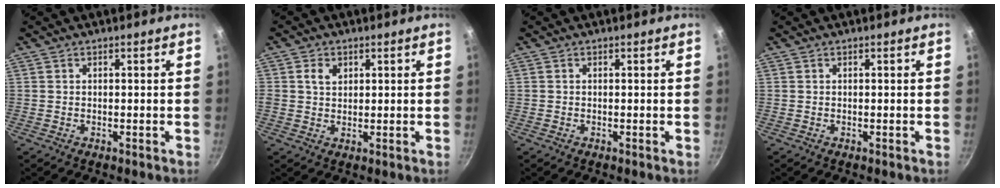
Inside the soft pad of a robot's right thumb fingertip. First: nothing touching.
{"total": 3.1, "force": [1.1, 2.5, 1.5], "torque": [-0.014, 0.000, 0.018]}
{"total": 0.0}
{"total": 0.0}